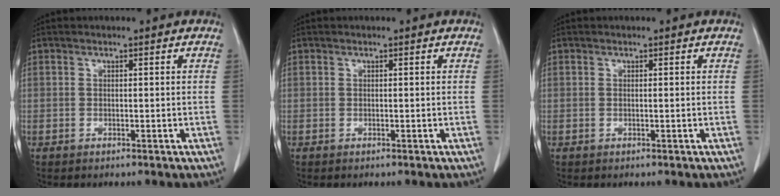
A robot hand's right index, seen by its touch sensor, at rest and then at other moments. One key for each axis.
{"total": 0.0}
{"total": 0.7, "fx": -0.1, "fy": 0.3, "fz": 0.6, "tx": -0.022, "ty": 0.006, "tz": 0.003}